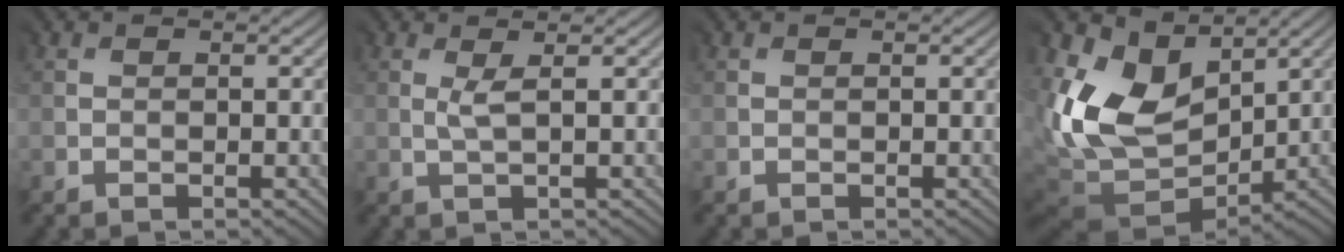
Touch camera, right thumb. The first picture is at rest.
{"total": 1.2, "force": [1.1, -0.4, 0.3], "torque": [-0.011, 0.004, 0.021]}
{"total": 0.0}
{"total": 13.5, "force": [5.8, 9.8, 7.3], "torque": [-0.172, 0.011, 0.118]}